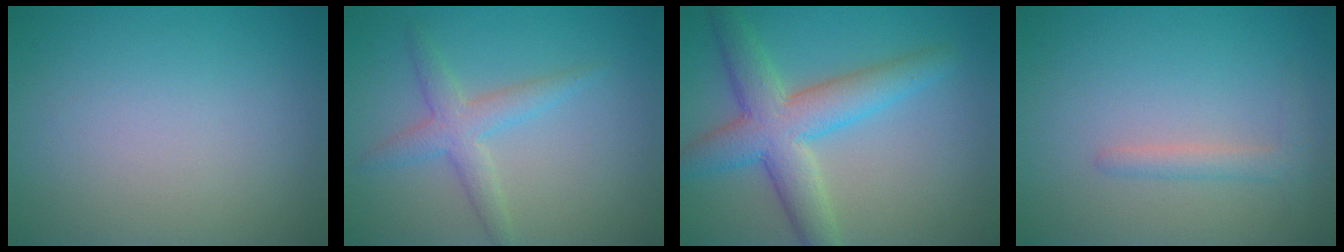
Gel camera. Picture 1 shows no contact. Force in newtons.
{"total": 2.9, "press": 2.9, "slide": 0.3}
{"total": 6.5, "press": 6.5, "slide": 0.1}
{"total": 1.5, "press": 1.5, "slide": 0.2}